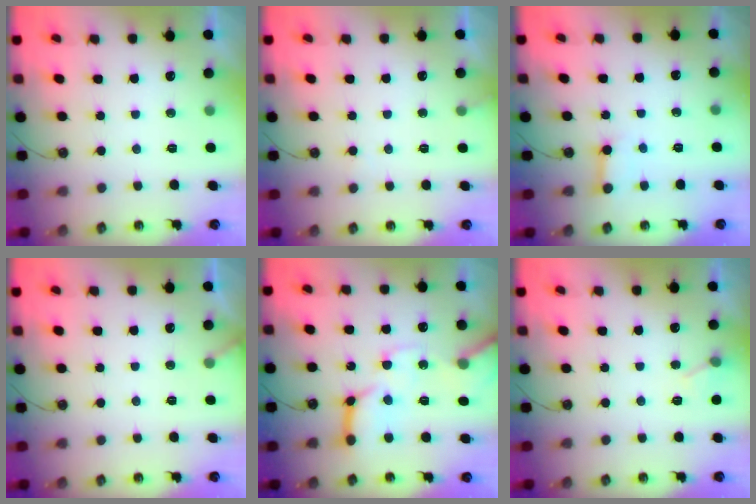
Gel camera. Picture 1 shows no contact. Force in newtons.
{"total": 5.6, "press": 5.6, "slide": 0.4}
{"total": 3.9, "press": 3.9, "slide": 0.3}
{"total": 2.5, "press": 2.5, "slide": 0.2}
{"total": 15.7, "press": 15.5, "slide": 2.2}
{"total": 5.3, "press": 5.2, "slide": 0.5}